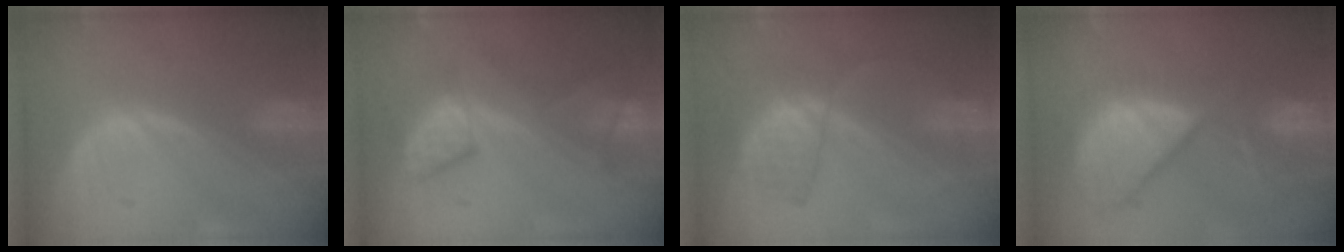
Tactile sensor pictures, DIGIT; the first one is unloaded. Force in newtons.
{"total": 7.7, "press": 7.3, "slide": 2.5}
{"total": 6.7, "press": 5.9, "slide": 3.2}
{"total": 13.0, "press": 10.9, "slide": 7.1}